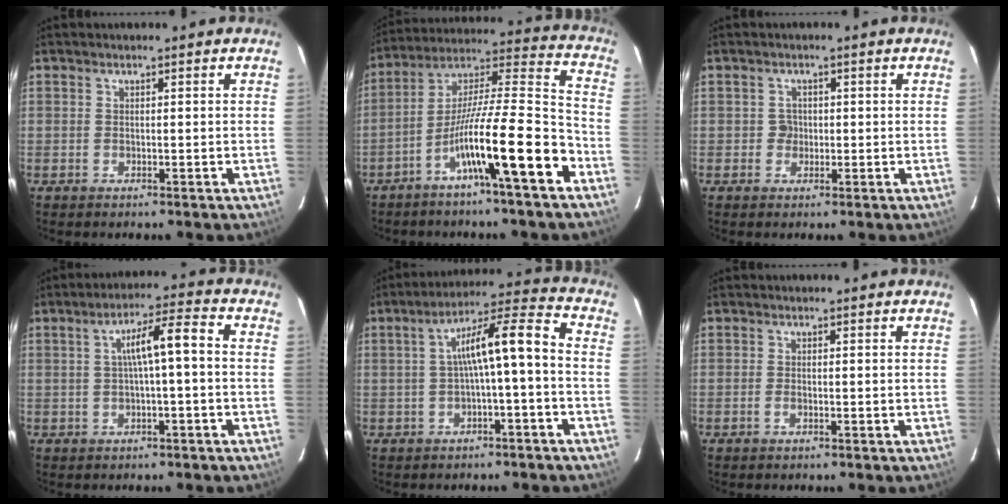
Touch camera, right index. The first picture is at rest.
{"total": 15.8, "force": [-8.0, 0.0, 13.7], "torque": [-0.237, 0.001, -0.140]}
{"total": 1.6, "force": [-0.2, 1.5, 0.5], "torque": [-0.005, 0.005, -0.004]}
{"total": 6.7, "force": [0.4, 0.6, 6.6], "torque": [-0.110, 0.024, 0.007]}
{"total": 9.6, "force": [-0.4, 0.9, 9.6], "torque": [-0.153, 0.038, -0.009]}
{"total": 0.7, "force": [-0.4, 0.2, 0.6], "torque": [-0.014, 0.000, -0.006]}